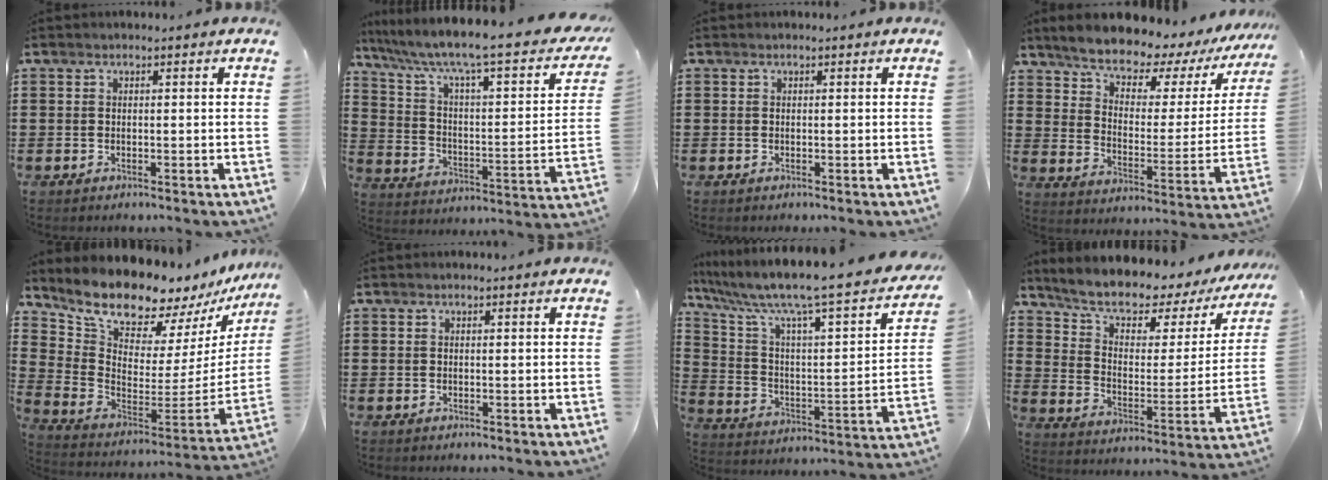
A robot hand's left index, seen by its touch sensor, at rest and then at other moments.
{"total": 7.1, "force": [4.6, 0.8, 5.3], "torque": [-0.121, -0.040, 0.063]}
{"total": 0.0}
{"total": 6.8, "force": [6.4, 1.4, 1.9], "torque": [-0.067, -0.054, 0.105]}
{"total": 11.6, "force": [10.8, 2.8, 3.2], "torque": [-0.106, -0.085, 0.193]}
{"total": 0.0}
{"total": 9.0, "force": [7.0, 0.8, 5.6], "torque": [-0.140, -0.057, 0.107]}
{"total": 6.3, "force": [5.2, 2.3, 2.9], "torque": [-0.076, -0.042, 0.082]}